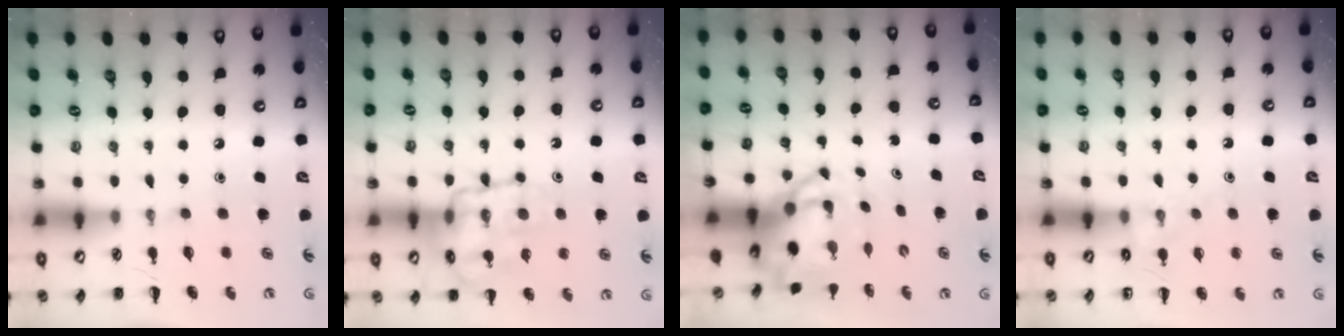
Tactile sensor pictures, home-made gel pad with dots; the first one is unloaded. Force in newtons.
{"total": 16.1, "press": 16.0, "slide": 1.5}
{"total": 6.6, "press": 6.3, "slide": 2.1}
{"total": 6.1, "press": 5.9, "slide": 1.5}